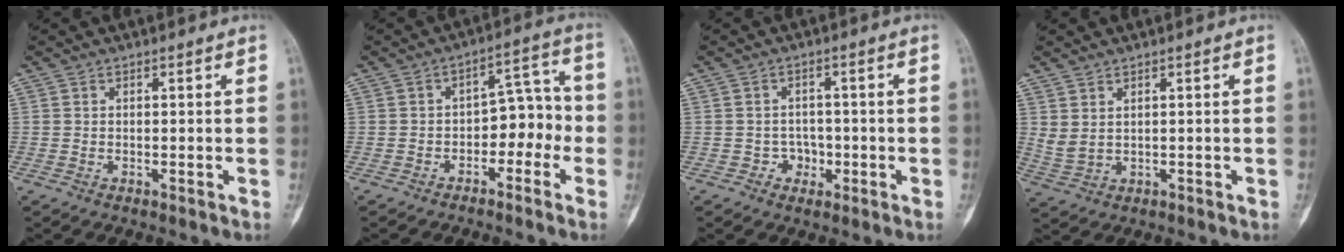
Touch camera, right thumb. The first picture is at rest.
{"total": 8.3, "force": [-2.9, 5.4, 5.6], "torque": [-0.039, 0.050, -0.048]}
{"total": 3.2, "force": [-1.1, 2.8, 0.9], "torque": [0.011, 0.012, -0.019]}
{"total": 3.1, "force": [1.3, 1.6, 2.3], "torque": [-0.047, -0.004, 0.037]}